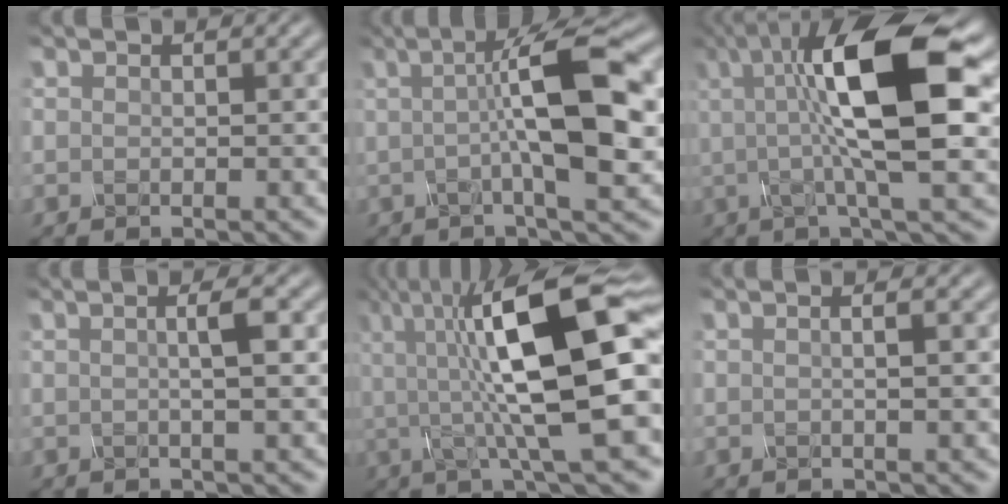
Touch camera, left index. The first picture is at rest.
{"total": 9.5, "force": [0.9, 2.0, 9.2], "torque": [-0.124, 0.014, 0.011]}
{"total": 12.5, "force": [2.4, 3.0, 11.9], "torque": [-0.184, 0.016, 0.043]}
{"total": 3.0, "force": [0.4, 0.7, 2.9], "torque": [-0.031, 0.006, -0.001]}
{"total": 13.6, "force": [1.9, 3.6, 13.0], "torque": [-0.201, 0.014, 0.030]}
{"total": 2.8, "force": [0.8, 1.3, 2.4], "torque": [0.000, 0.012, -0.016]}